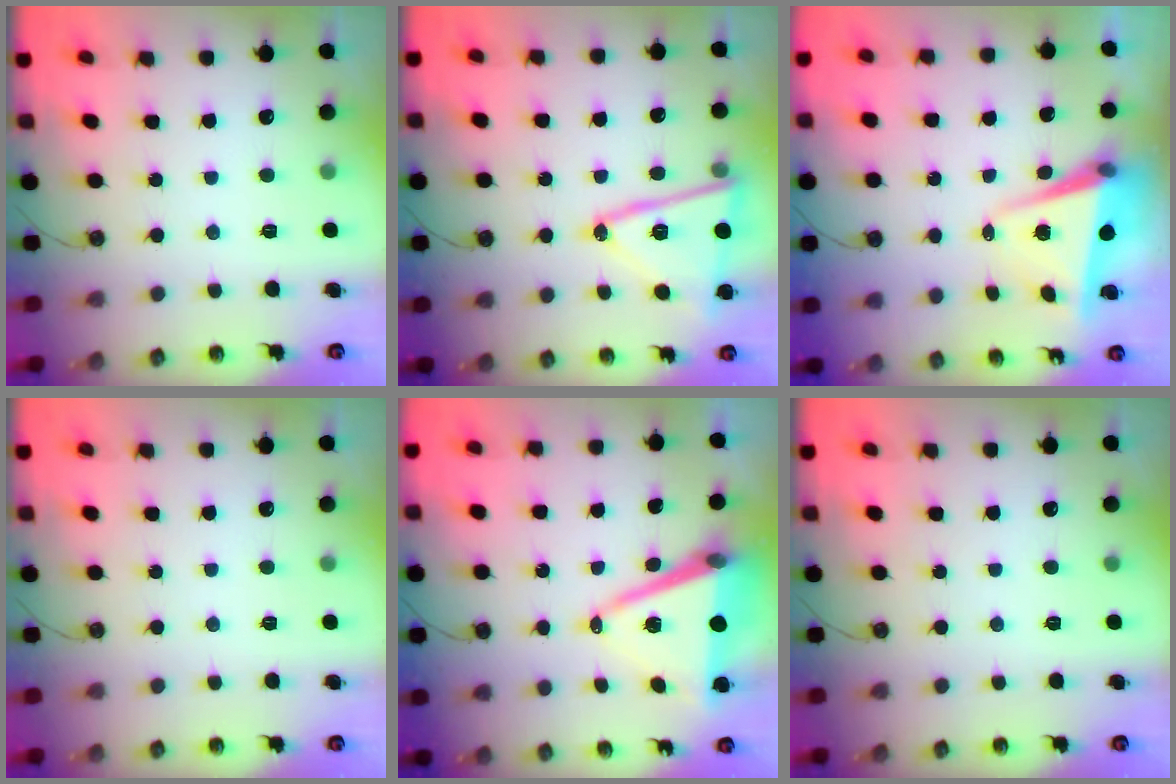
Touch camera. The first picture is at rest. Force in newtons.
{"total": 16.4, "press": 16.3, "slide": 1.0}
{"total": 5.5, "press": 5.4, "slide": 1.3}
{"total": 0.0}
{"total": 12.3, "press": 11.6, "slide": 4.2}
{"total": 0.0}